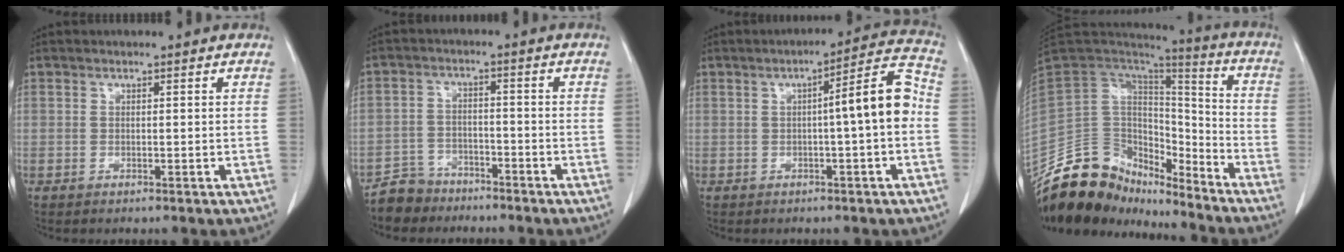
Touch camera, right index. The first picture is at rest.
{"total": 5.0, "force": [-4.2, 2.7, -0.5], "torque": [0.013, 0.002, -0.077]}
{"total": 7.9, "force": [-0.6, 0.3, 7.9], "torque": [-0.106, 0.021, -0.013]}
{"total": 16.7, "force": [-14.4, 7.3, 4.0], "torque": [-0.058, 0.073, -0.248]}